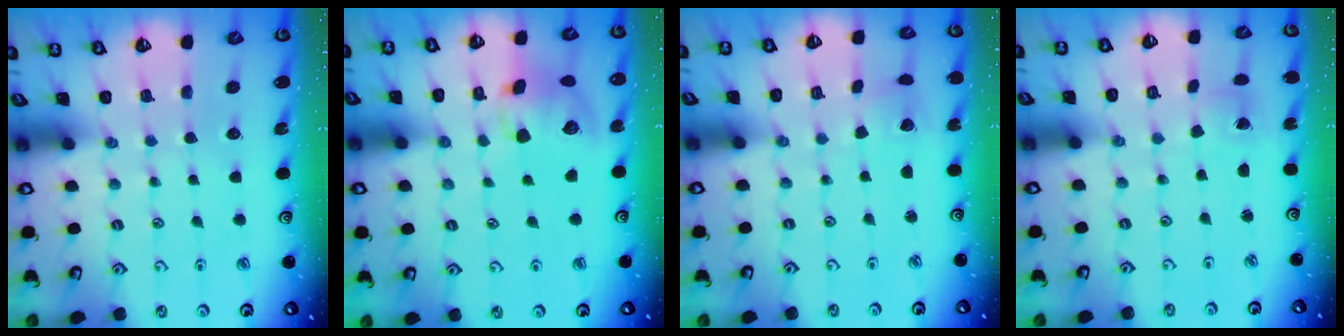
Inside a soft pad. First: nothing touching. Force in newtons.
{"total": 11.1, "press": 10.9, "slide": 1.9}
{"total": 2.9, "press": 2.9, "slide": 0.2}
{"total": 1.3, "press": 1.3, "slide": 0.1}